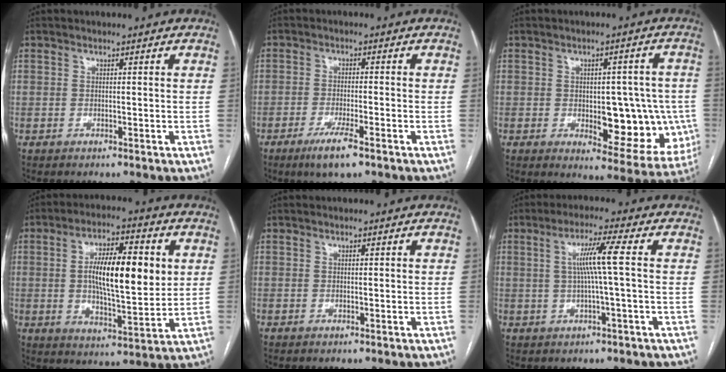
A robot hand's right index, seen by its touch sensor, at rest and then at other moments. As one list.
[{"total": 5.1, "force": [-3.3, 0.6, 3.9], "torque": [-0.077, -0.009, -0.058]}, {"total": 13.3, "force": [-2.0, 6.1, 11.7], "torque": [-0.130, 0.009, -0.007]}, {"total": 14.0, "force": [2.2, 3.9, 13.3], "torque": [-0.230, 0.007, 0.033]}, {"total": 0.0}, {"total": 6.1, "force": [0.7, -1.1, 6.0], "torque": [-0.109, 0.008, 0.018]}]